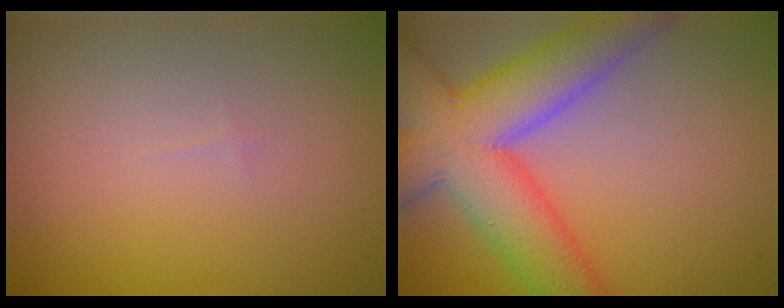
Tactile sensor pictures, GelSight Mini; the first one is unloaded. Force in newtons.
{"total": 10.7, "press": 10.7, "slide": 0.5}